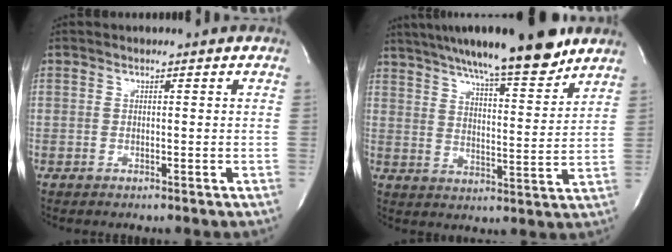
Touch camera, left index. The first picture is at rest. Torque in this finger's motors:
{"motor_torque": [0.16, -0.17, 0.47, 0.10]}